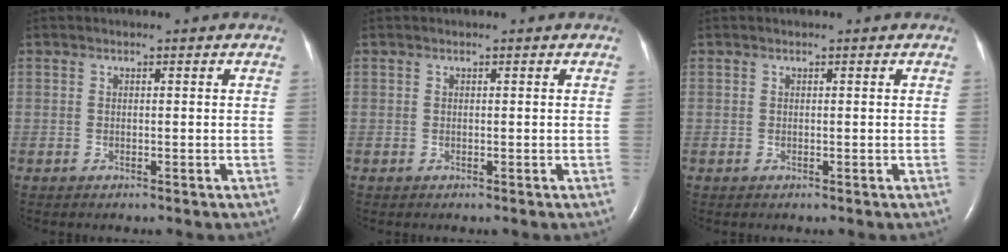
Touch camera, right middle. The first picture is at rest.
{"total": 0.0}
{"total": 0.0}